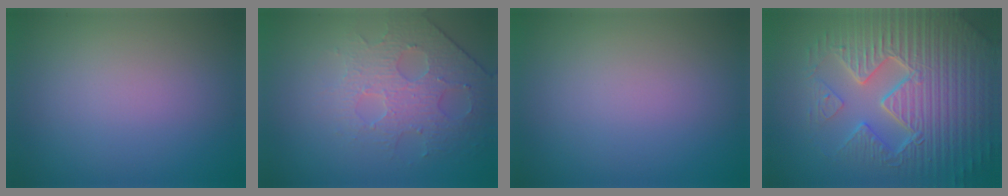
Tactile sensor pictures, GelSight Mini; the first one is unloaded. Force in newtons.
{"total": 4.3, "press": 3.5, "slide": 2.5}
{"total": 0.0}
{"total": 9.5, "press": 6.7, "slide": 6.7}